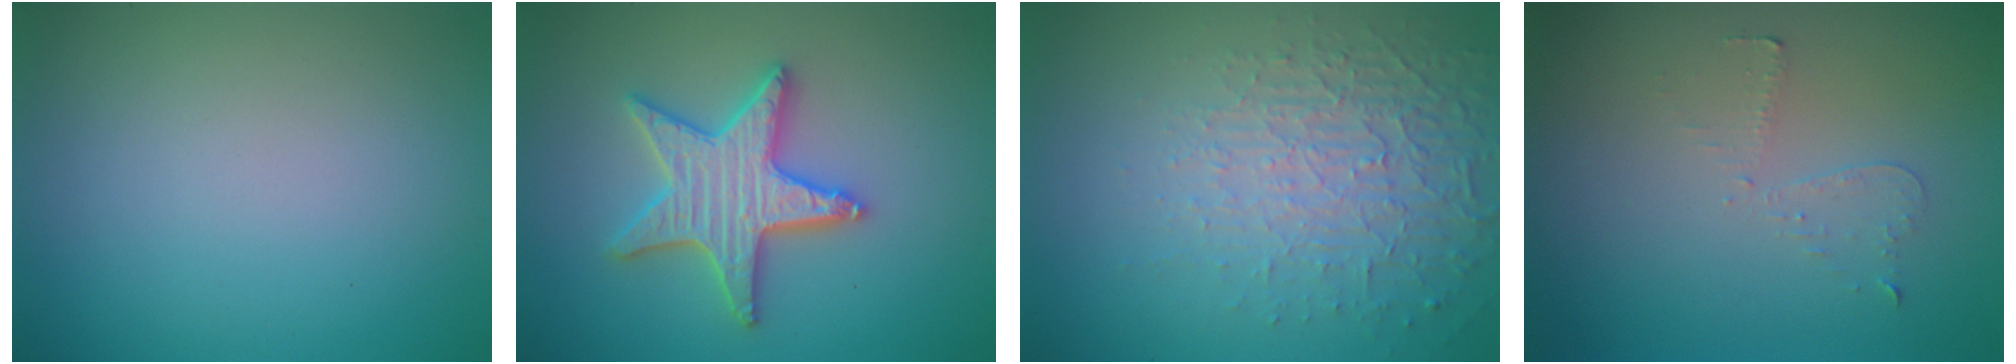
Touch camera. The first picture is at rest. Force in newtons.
{"total": 4.9, "press": 4.9, "slide": 0.9}
{"total": 5.5, "press": 3.2, "slide": 4.5}
{"total": 0.9, "press": 0.8, "slide": 0.4}